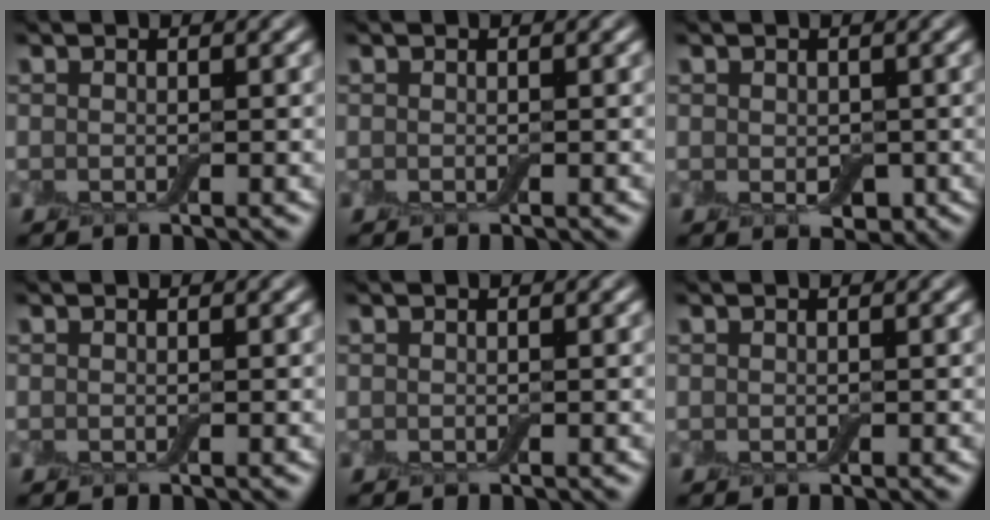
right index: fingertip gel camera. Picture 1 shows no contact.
{"total": 0.0}
{"total": 1.6, "force": [-0.1, 1.2, 1.0], "torque": [-0.016, -0.004, -0.002]}
{"total": 0.0}
{"total": 0.0}
{"total": 0.0}